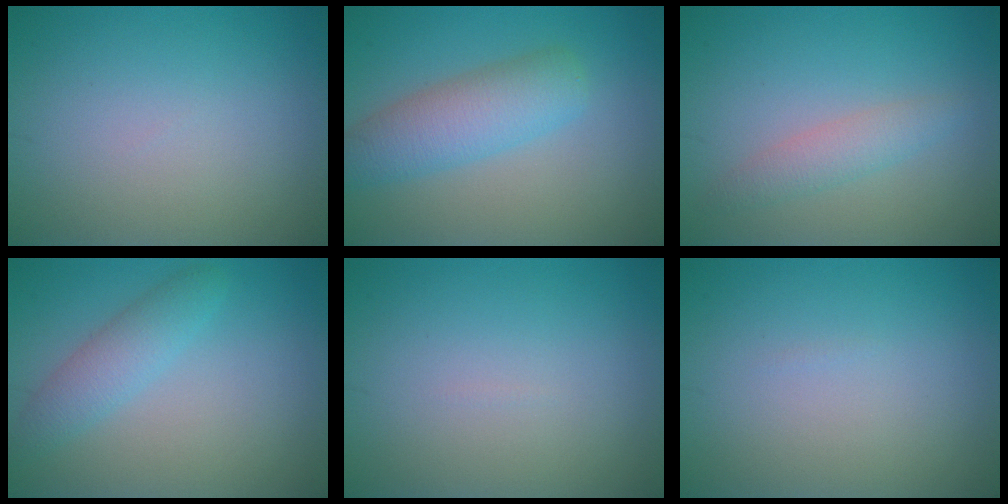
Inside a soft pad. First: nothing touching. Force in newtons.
{"total": 4.9, "press": 4.9, "slide": 0.1}
{"total": 2.1, "press": 2.1, "slide": 0.1}
{"total": 2.8, "press": 2.8, "slide": 0.1}
{"total": 0.0}
{"total": 0.0}